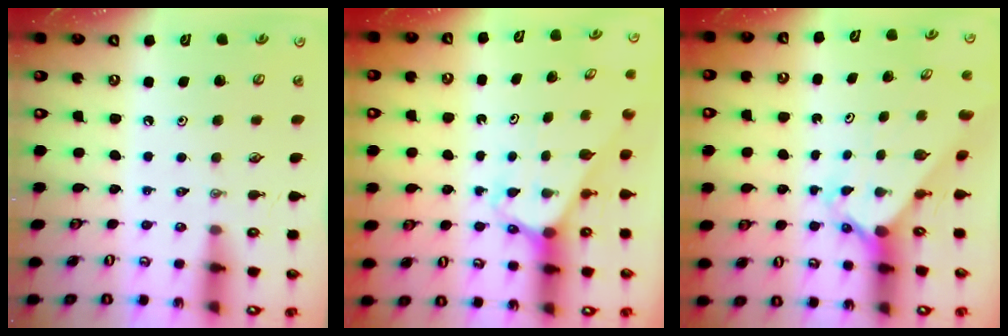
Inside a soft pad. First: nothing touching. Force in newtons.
{"total": 2.8, "press": 2.8, "slide": 0.2}
{"total": 2.7, "press": 2.6, "slide": 0.3}